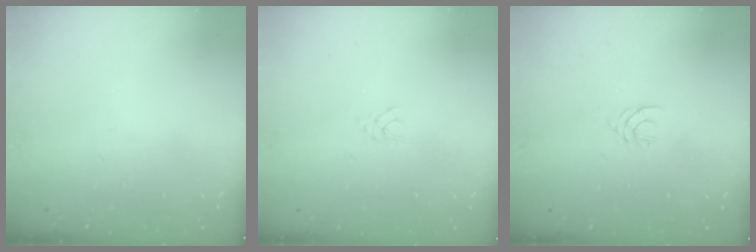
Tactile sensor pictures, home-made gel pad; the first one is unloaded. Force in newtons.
{"total": 2.1, "press": 2.1, "slide": 0.3}
{"total": 2.9, "press": 2.9, "slide": 0.4}